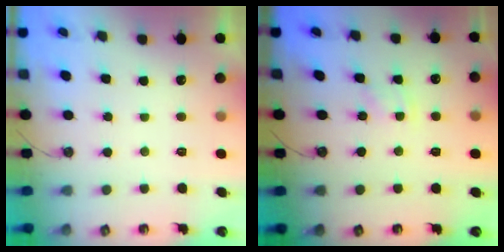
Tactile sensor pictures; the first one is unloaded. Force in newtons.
{"total": 5.1, "press": 5.0, "slide": 0.6}